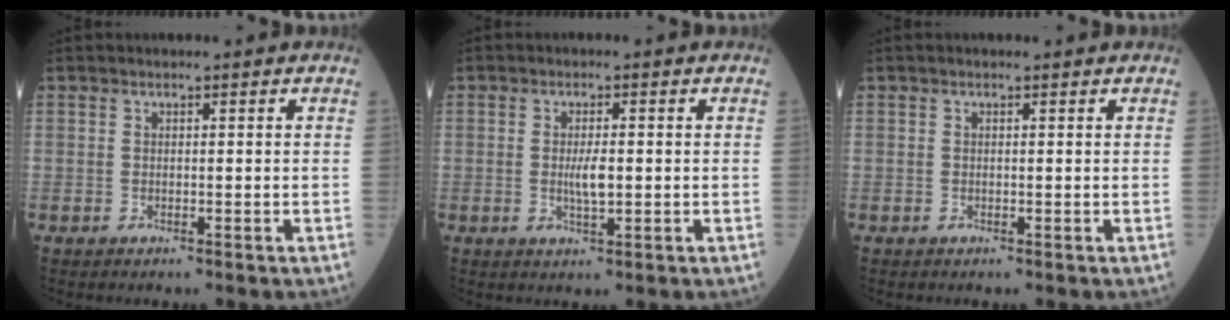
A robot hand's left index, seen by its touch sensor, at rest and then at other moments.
{"total": 2.8, "force": [-0.2, 0.6, 2.7], "torque": [-0.051, -0.006, -0.003]}
{"total": 0.9, "force": [0.8, 0.2, 0.3], "torque": [-0.005, 0.007, 0.011]}